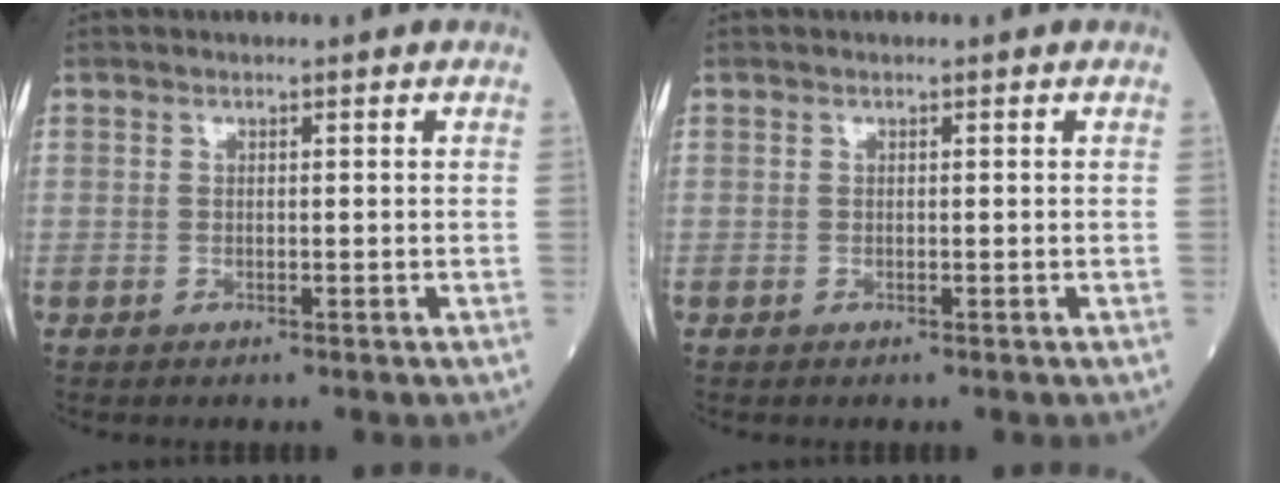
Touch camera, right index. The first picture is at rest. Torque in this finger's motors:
{"motor_torque": [0.00, 0.00, 0.00, -0.01]}